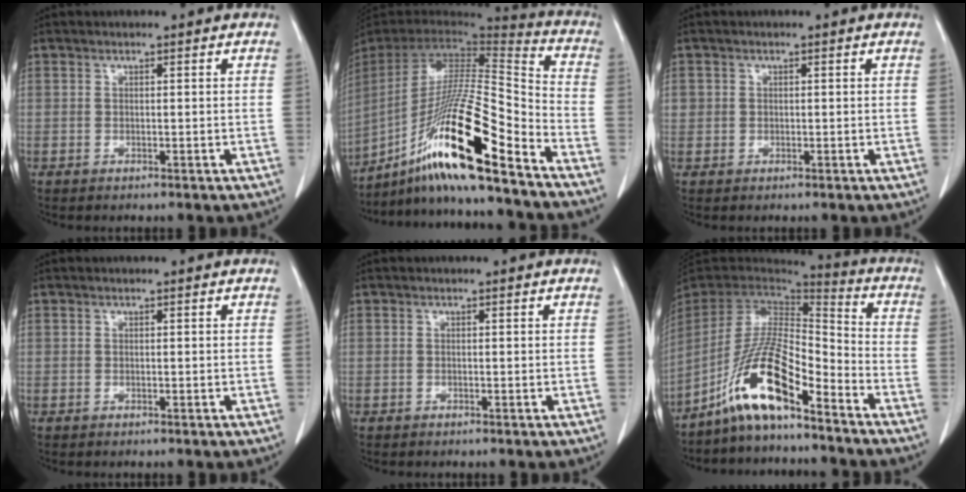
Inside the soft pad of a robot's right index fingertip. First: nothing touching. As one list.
[{"total": 23.0, "force": [-14.7, 0.7, 17.7], "torque": [-0.350, -0.019, -0.269]}, {"total": 1.3, "force": [0.2, 1.2, 0.2], "torque": [0.008, 0.003, -0.001]}, {"total": 0.0}, {"total": 0.0}, {"total": 13.2, "force": [-8.5, 2.1, 9.9], "torque": [-0.201, 0.003, -0.158]}]